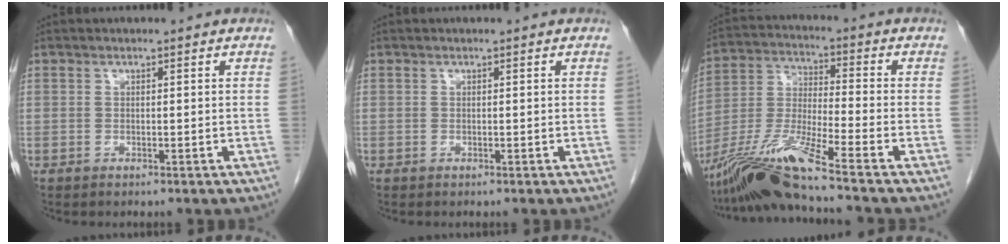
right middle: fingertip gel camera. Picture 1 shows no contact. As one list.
[{"total": 0.0}, {"total": 11.8, "force": [-9.1, -1.5, 7.4], "torque": [-0.157, -0.021, -0.176]}]